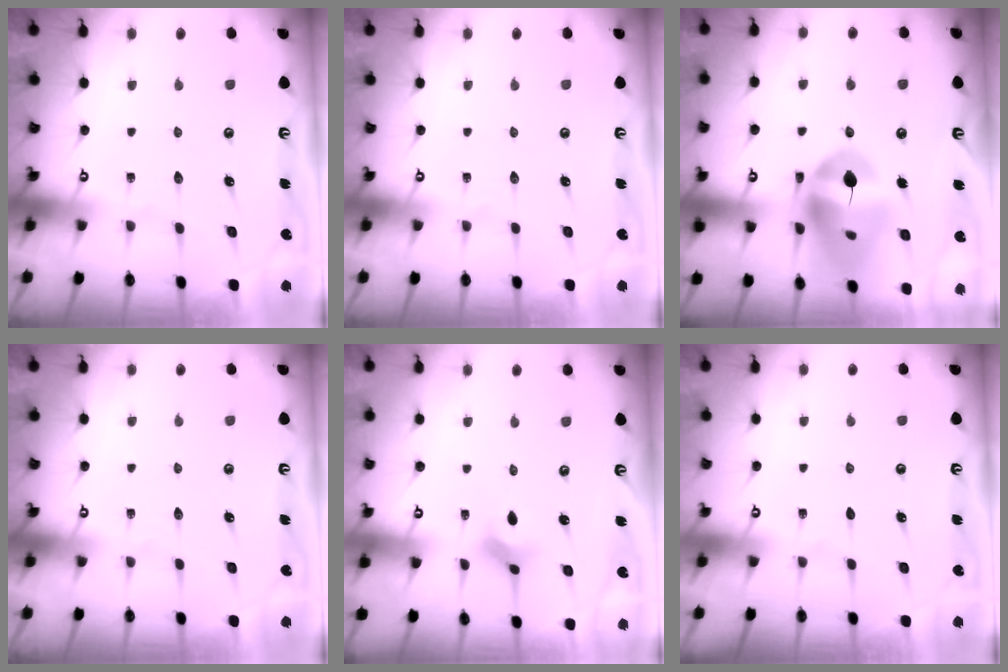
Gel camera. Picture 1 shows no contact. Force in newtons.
{"total": 0.0}
{"total": 17.5, "press": 17.3, "slide": 2.4}
{"total": 0.0}
{"total": 2.7, "press": 2.7, "slide": 0.5}
{"total": 0.0}